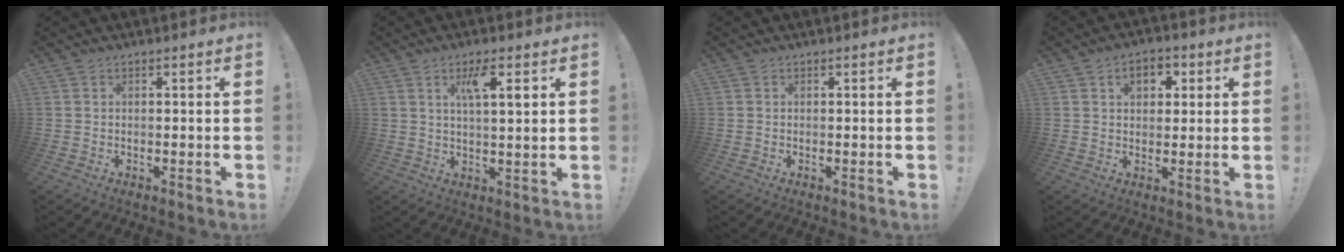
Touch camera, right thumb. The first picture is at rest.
{"total": 6.8, "force": [3.1, 0.5, 6.1], "torque": [-0.108, -0.004, 0.045]}
{"total": 0.0}
{"total": 6.6, "force": [2.1, 4.8, 3.9], "torque": [-0.046, 0.003, 0.033]}